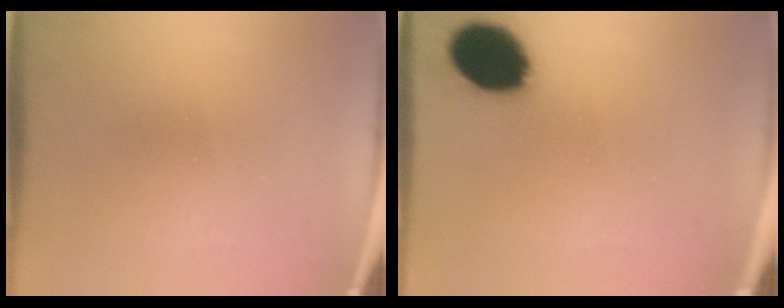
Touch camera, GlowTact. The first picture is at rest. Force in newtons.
{"total": 14.7}